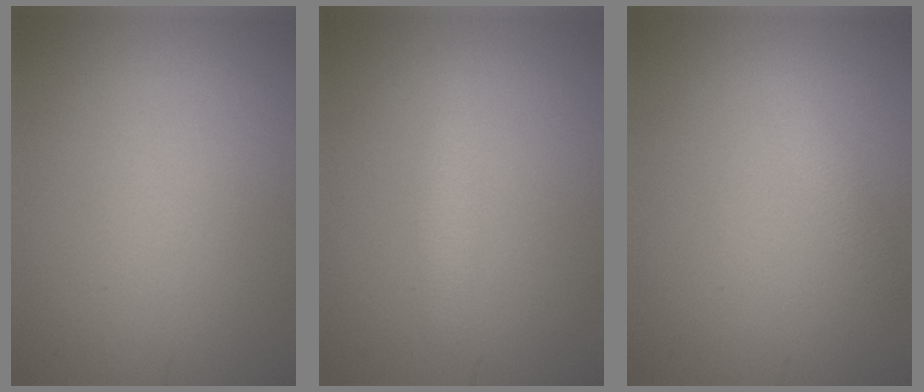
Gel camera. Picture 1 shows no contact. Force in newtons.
{"total": 1.4, "press": 1.4, "slide": 0.1}
{"total": 1.3, "press": 1.3, "slide": 0.1}